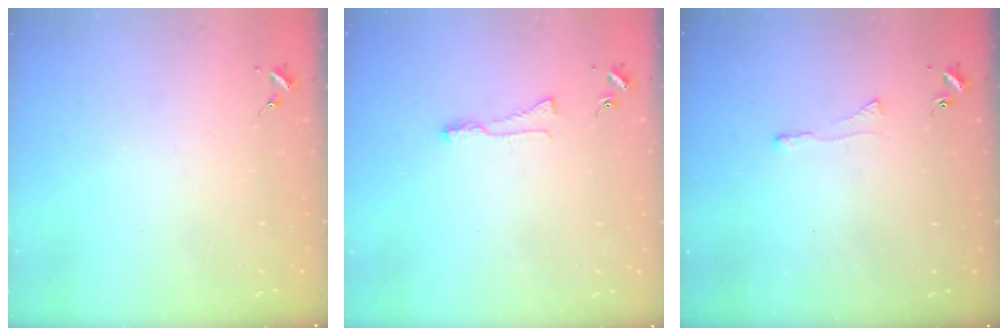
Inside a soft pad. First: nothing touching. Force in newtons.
{"total": 5.5, "press": 5.4, "slide": 0.6}
{"total": 2.9, "press": 2.9, "slide": 0.6}